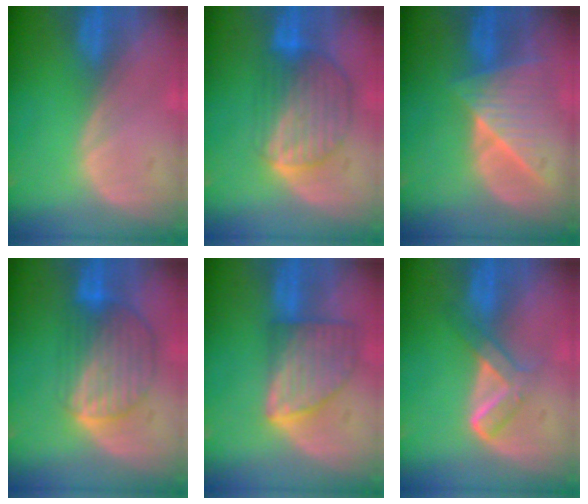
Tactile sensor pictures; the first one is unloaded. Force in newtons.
{"total": 8.7, "press": 7.6, "slide": 4.1}
{"total": 7.7, "press": 7.3, "slide": 2.5}
{"total": 8.7, "press": 7.6, "slide": 4.1}
{"total": 8.1, "press": 7.4, "slide": 3.4}
{"total": 5.2, "press": 4.9, "slide": 2.0}